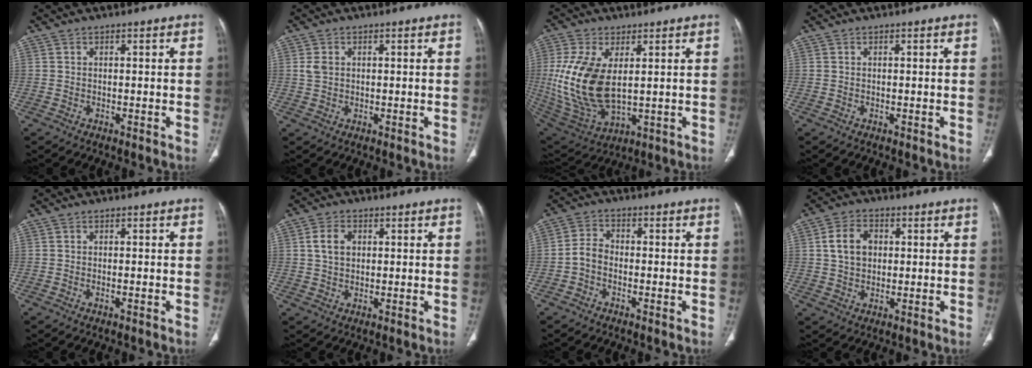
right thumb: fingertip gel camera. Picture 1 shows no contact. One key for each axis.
{"total": 2.1, "fx": 0.5, "fy": 1.6, "fz": 1.3, "tx": -0.023, "ty": 0.003, "tz": 0.013}
{"total": 16.2, "fx": 1.9, "fy": 8.6, "fz": 13.6, "tx": -0.286, "ty": -0.016, "tz": 0.054}
{"total": 0.0}
{"total": 0.7, "fx": -0.3, "fy": 0.1, "fz": 0.6, "tx": -0.011, "ty": 0.003, "tz": -0.005}
{"total": 4.8, "fx": 1.1, "fy": 3.4, "fz": 3.1, "tx": -0.047, "ty": 0.000, "tz": 0.020}
{"total": 3.7, "fx": -1.4, "fy": 2.7, "fz": 2.1, "tx": -0.031, "ty": 0.018, "tz": -0.037}
{"total": 7.2, "fx": 1.3, "fy": 5.4, "fz": 4.5, "tx": -0.063, "ty": 0.003, "tz": 0.022}